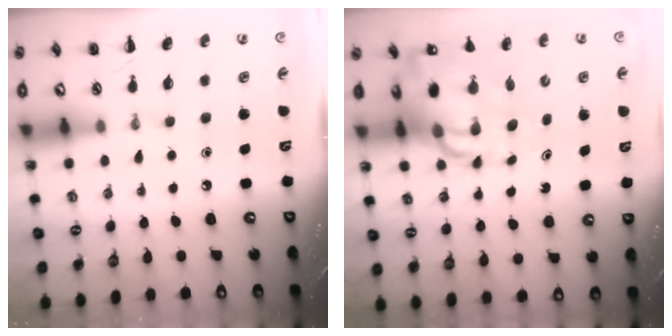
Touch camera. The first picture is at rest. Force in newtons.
{"total": 13.6, "press": 13.0, "slide": 3.8}